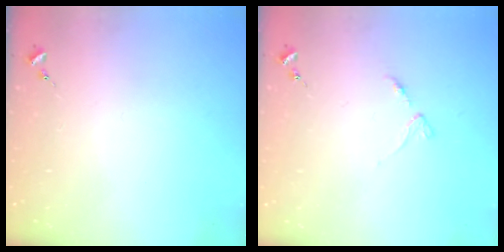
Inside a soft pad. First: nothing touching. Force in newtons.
{"total": 3.5, "press": 3.5, "slide": 0.4}